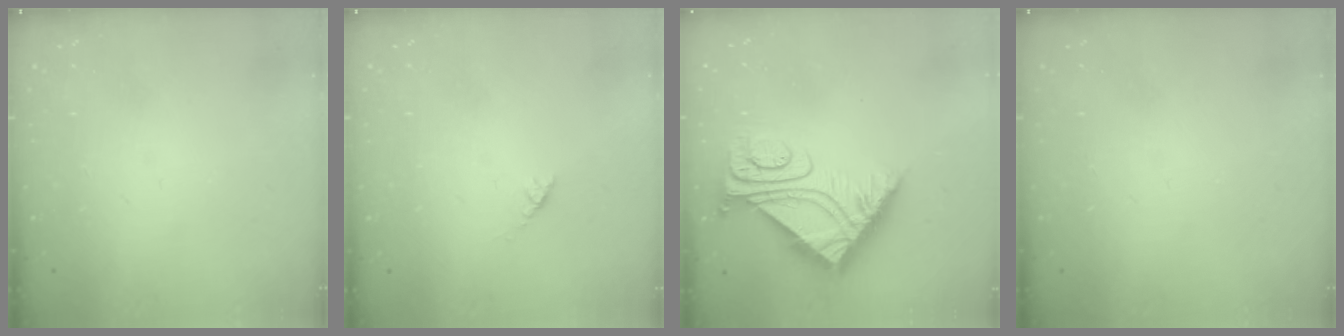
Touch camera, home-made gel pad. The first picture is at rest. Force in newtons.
{"total": 2.7, "press": 2.6, "slide": 0.4}
{"total": 10.2, "press": 10.1, "slide": 0.8}
{"total": 0.0}